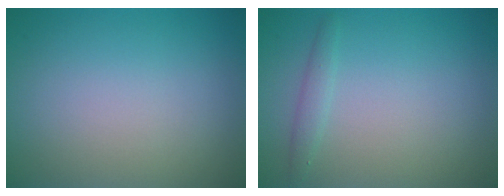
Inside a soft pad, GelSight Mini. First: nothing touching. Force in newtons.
{"total": 1.1, "press": 1.1, "slide": 0.0}